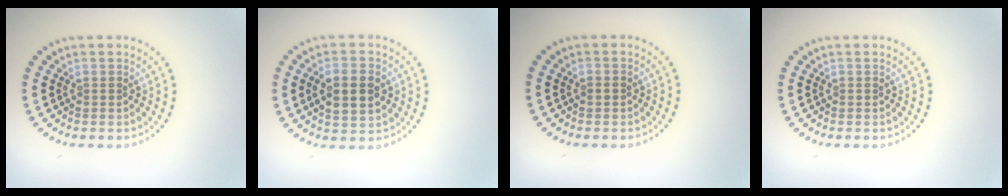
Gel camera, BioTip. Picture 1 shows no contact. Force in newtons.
{"total": 3.9, "press": 3.9, "slide": 0.3}
{"total": 0.9, "press": 0.9, "slide": 0.2}
{"total": 0.0}